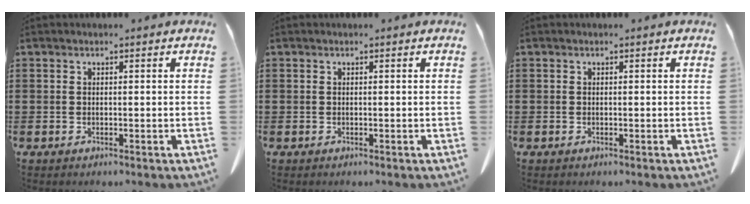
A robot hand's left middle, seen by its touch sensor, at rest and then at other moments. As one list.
[{"total": 0.0}, {"total": 0.0}]